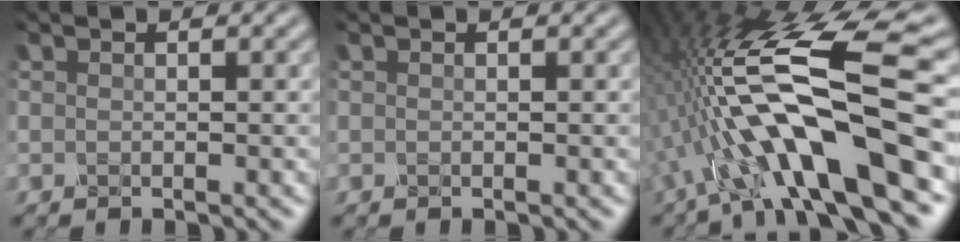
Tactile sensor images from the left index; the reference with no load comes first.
{"total": 0.0}
{"total": 14.7, "force": [-4.7, 3.4, 13.5], "torque": [-0.240, 0.026, -0.082]}